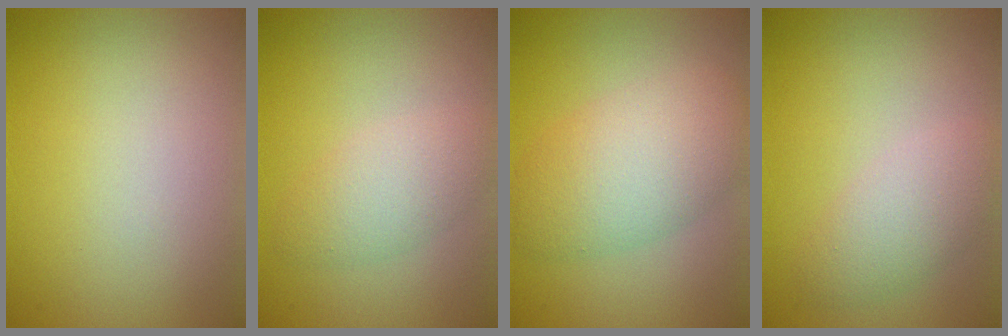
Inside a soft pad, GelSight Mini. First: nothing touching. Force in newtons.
{"total": 2.9, "press": 2.9, "slide": 0.1}
{"total": 6.2, "press": 6.2, "slide": 0.3}
{"total": 3.0, "press": 3.0, "slide": 0.1}